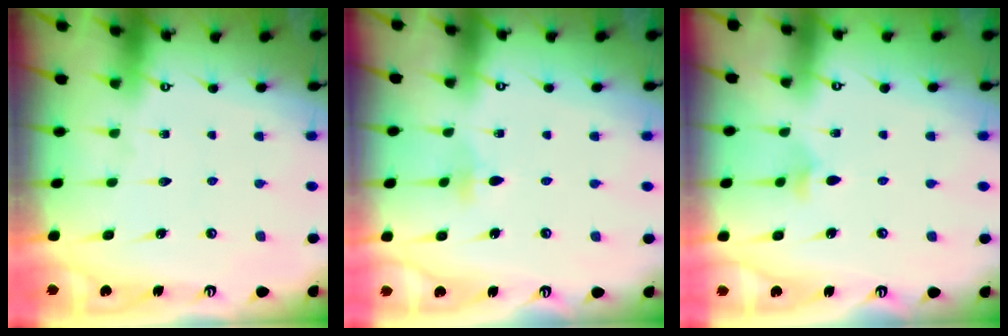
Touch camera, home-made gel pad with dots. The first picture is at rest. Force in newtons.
{"total": 2.8, "press": 2.7, "slide": 0.9}
{"total": 2.9, "press": 2.8, "slide": 0.9}